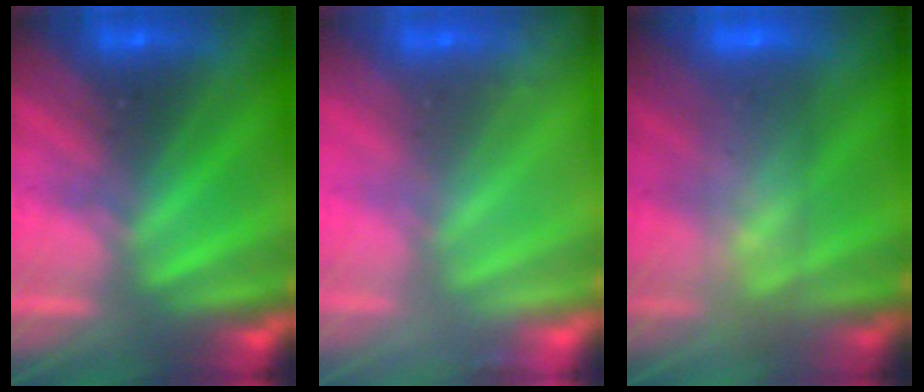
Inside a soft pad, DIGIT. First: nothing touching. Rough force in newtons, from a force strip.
{"total": 2.3}
{"total": 7.6}